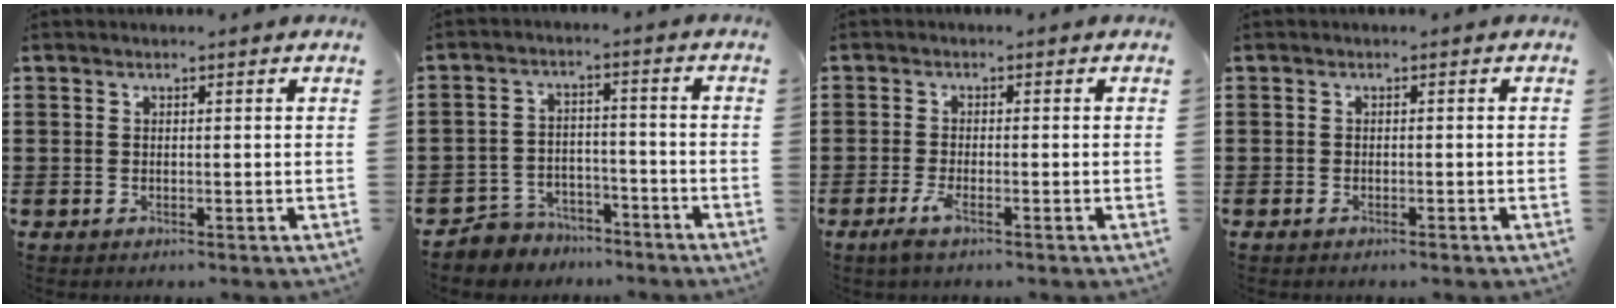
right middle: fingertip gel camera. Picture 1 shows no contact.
{"total": 4.6, "force": [-4.3, 1.4, -0.1], "torque": [-0.013, 0.005, -0.094]}
{"total": 2.6, "force": [-1.2, 0.5, 2.2], "torque": [-0.059, -0.010, -0.028]}
{"total": 0.5, "force": [-0.4, 0.1, 0.3], "torque": [-0.008, -0.001, -0.007]}